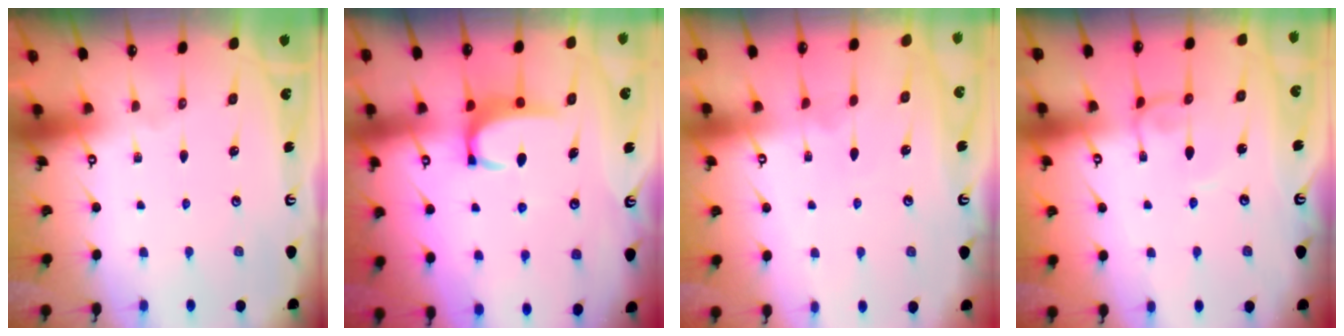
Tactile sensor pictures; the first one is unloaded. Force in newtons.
{"total": 3.5, "press": 3.4, "slide": 0.5}
{"total": 4.0, "press": 4.0, "slide": 0.1}
{"total": 2.1, "press": 2.1, "slide": 0.3}